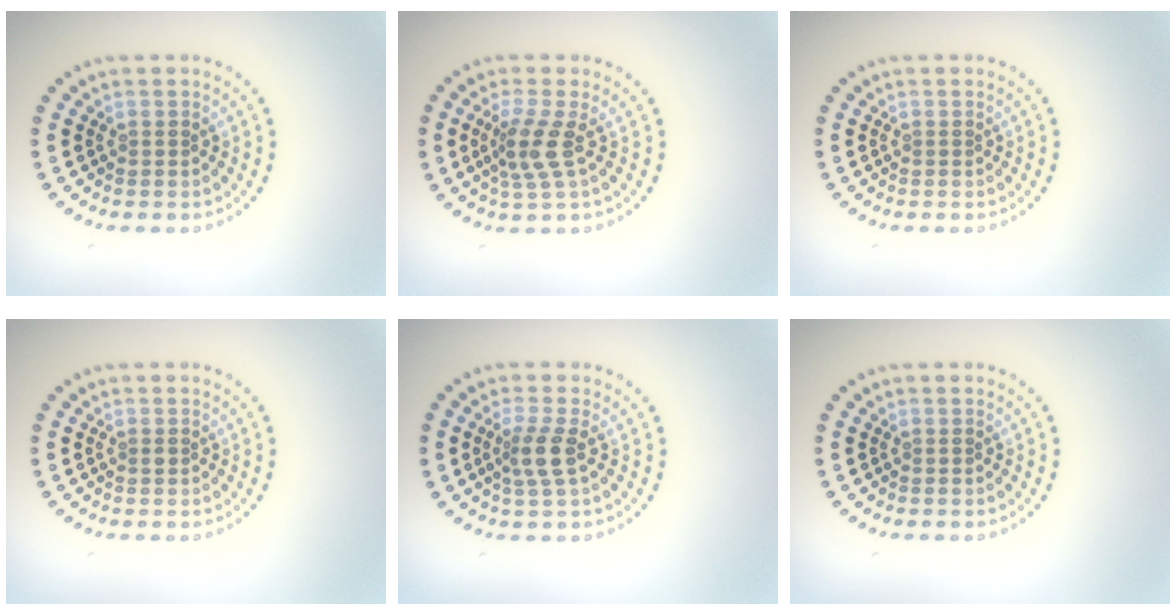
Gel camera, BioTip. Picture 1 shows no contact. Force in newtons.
{"total": 2.9, "press": 2.2, "slide": 1.8}
{"total": 0.0}
{"total": 0.5, "press": 0.5, "slide": 0.0}
{"total": 2.4, "press": 2.0, "slide": 1.4}
{"total": 0.0}